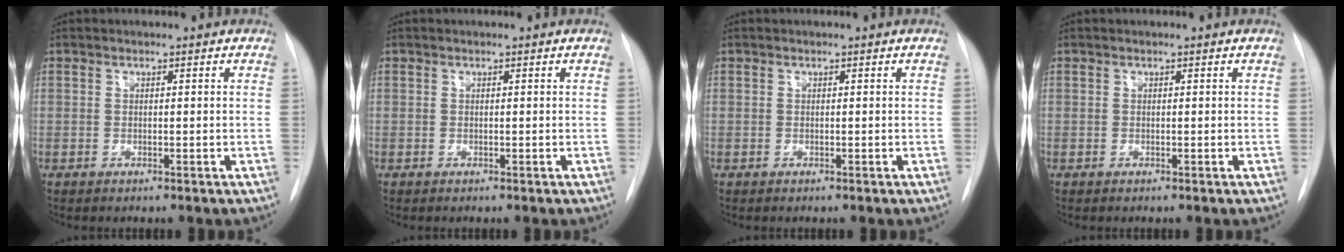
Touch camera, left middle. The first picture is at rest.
{"total": 0.0}
{"total": 0.0}
{"total": 0.0}